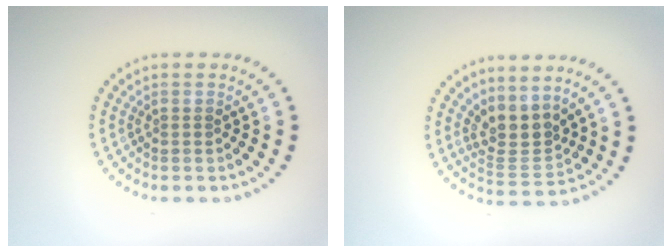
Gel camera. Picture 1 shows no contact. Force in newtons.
{"total": 3.2, "press": 2.4, "slide": 2.1}